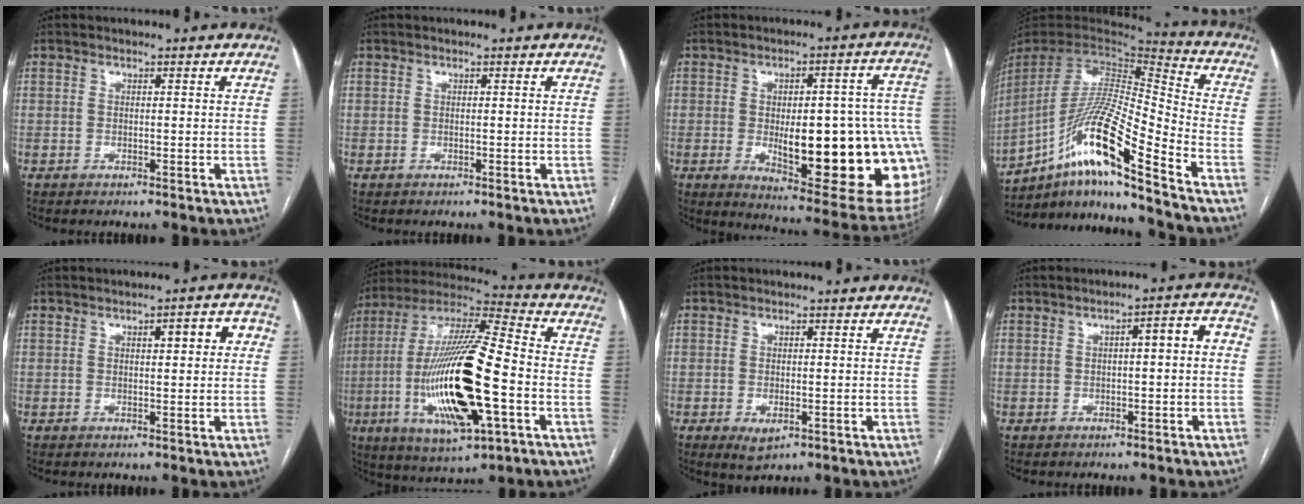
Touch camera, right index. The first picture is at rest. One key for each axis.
{"total": 0.0}
{"total": 24.8, "fx": -4.2, "fy": 6.7, "fz": 23.5, "tx": -0.224, "ty": 0.008, "tz": -0.031}
{"total": 18.9, "fx": -12.3, "fy": -0.1, "fz": 14.4, "tx": -0.298, "ty": -0.007, "tz": -0.229}
{"total": 4.1, "fx": 1.0, "fy": 1.2, "fz": 3.8, "tx": -0.049, "ty": 0.019, "tz": 0.011}
{"total": 23.6, "fx": -5.5, "fy": 4.4, "fz": 22.5, "tx": -0.475, "ty": -0.021, "tz": -0.095}
{"total": 2.9, "fx": -1.2, "fy": 1.4, "fz": 2.3, "tx": -0.037, "ty": -0.004, "tz": -0.010}
{"total": 4.5, "fx": -0.1, "fy": 1.1, "fz": 4.3, "tx": -0.053, "ty": 0.027, "tz": -0.005}